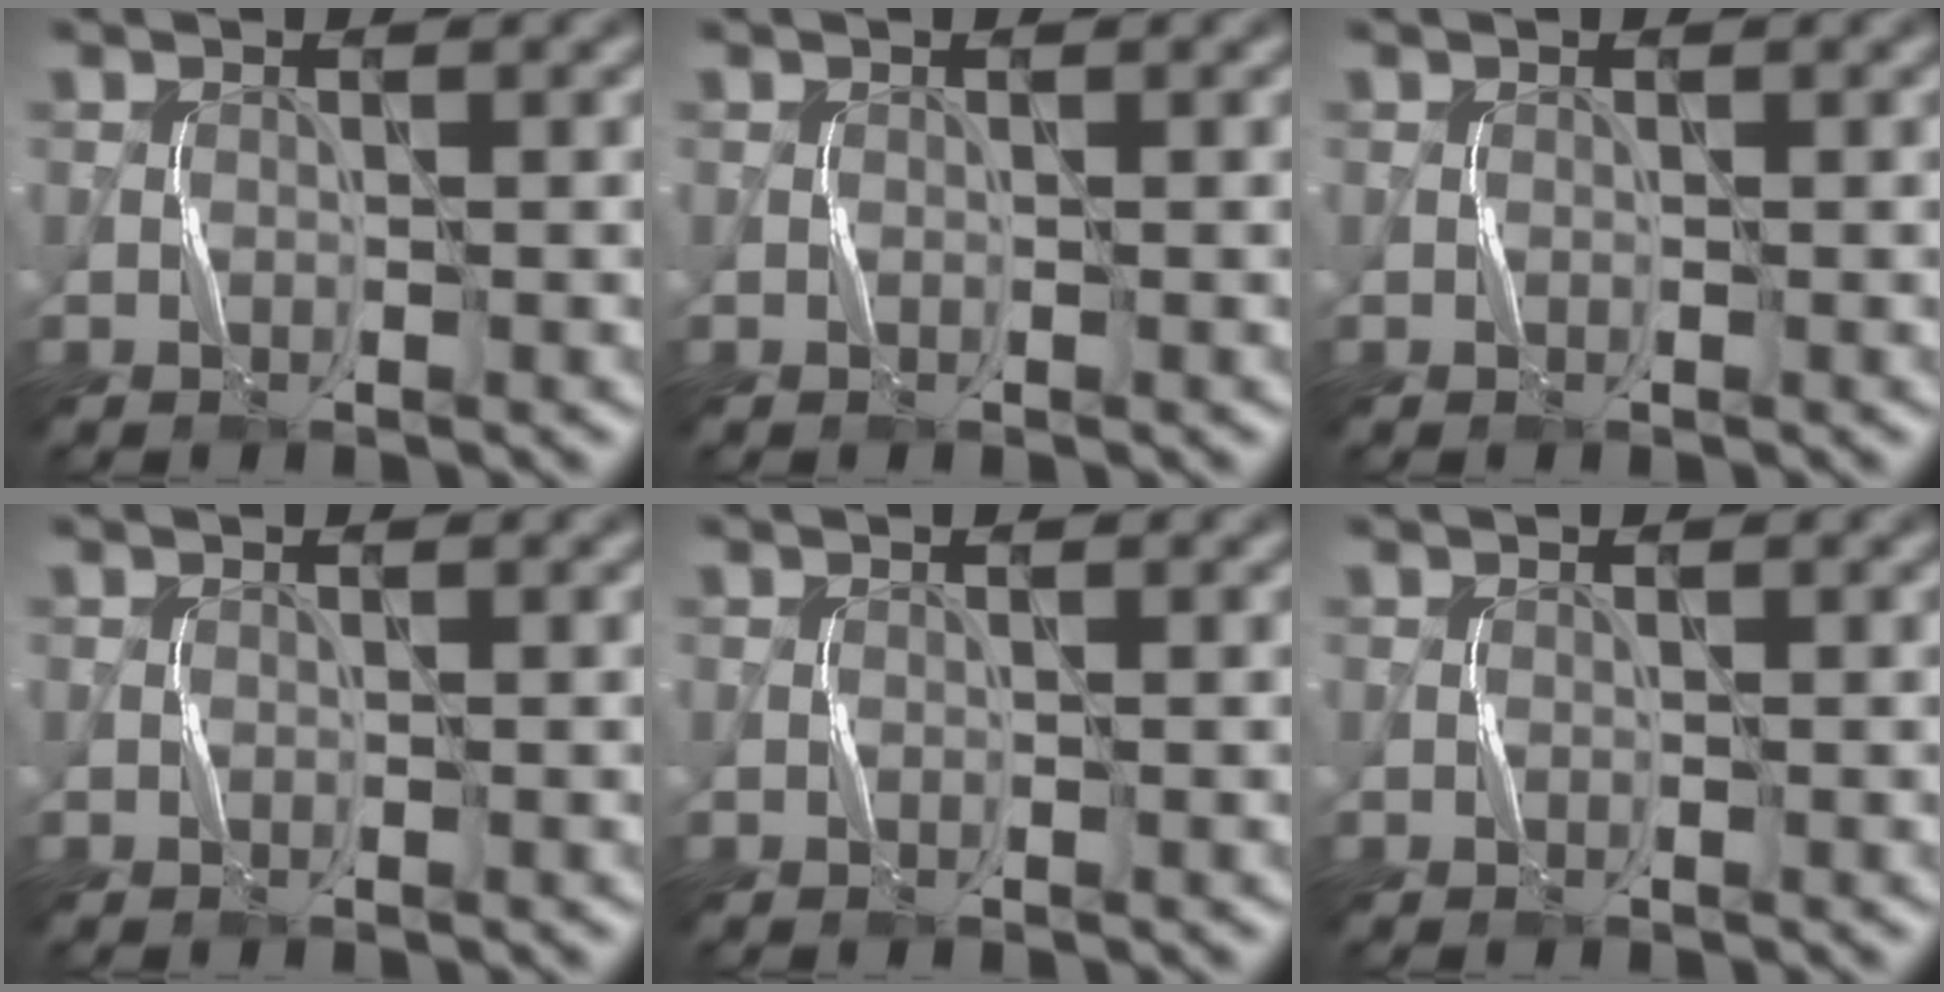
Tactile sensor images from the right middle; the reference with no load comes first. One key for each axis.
{"total": 0.0}
{"total": 0.0}
{"total": 0.0}
{"total": 0.0}
{"total": 0.0}